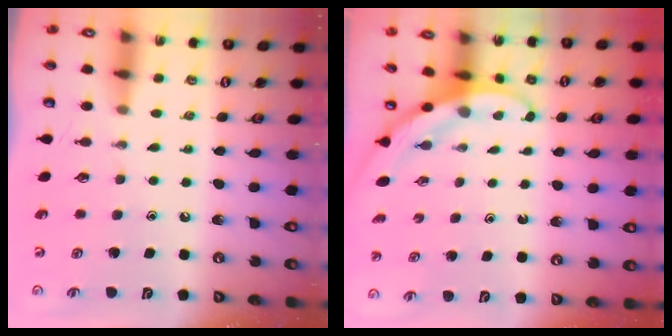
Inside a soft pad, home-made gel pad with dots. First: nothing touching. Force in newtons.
{"total": 3.0, "press": 3.0, "slide": 0.1}